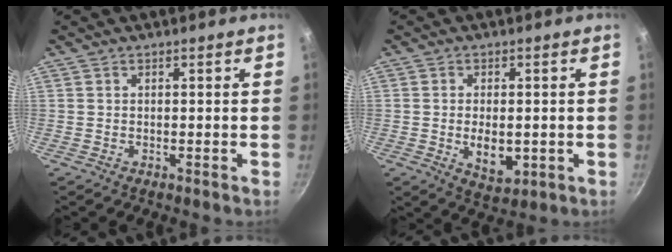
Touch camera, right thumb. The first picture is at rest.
{"total": 6.6, "force": [-1.0, 3.7, 5.3], "torque": [-0.077, -0.008, -0.005]}